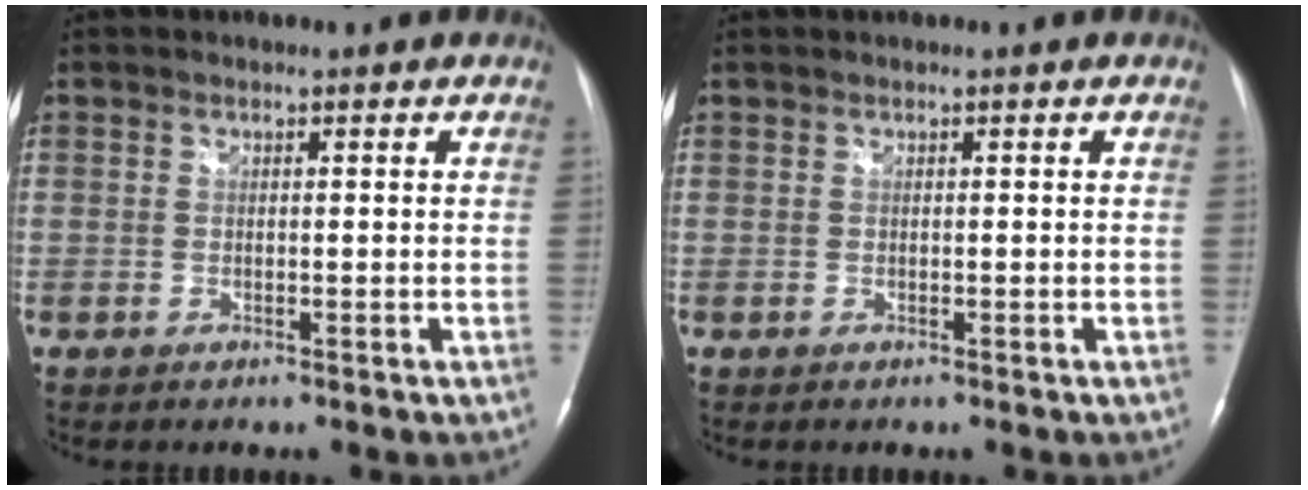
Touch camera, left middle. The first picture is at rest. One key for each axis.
{"total": 0.0}